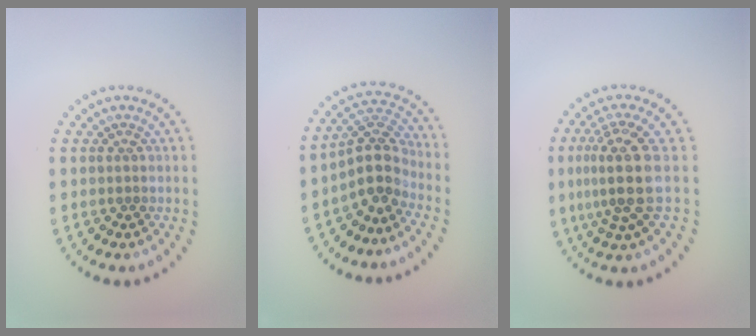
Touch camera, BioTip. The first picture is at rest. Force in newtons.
{"total": 3.7, "press": 2.7, "slide": 2.5}
{"total": 4.5, "press": 3.5, "slide": 2.8}